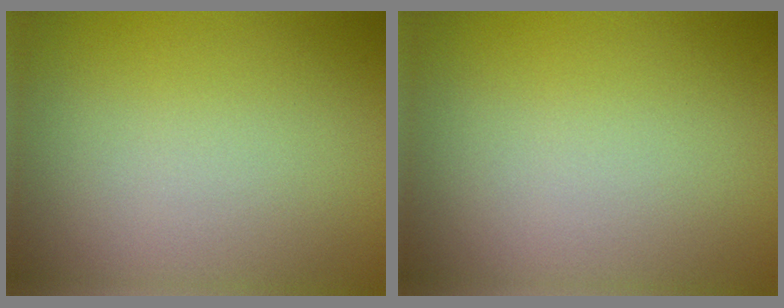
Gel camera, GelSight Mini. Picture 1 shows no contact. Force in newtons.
{"total": 0.0}